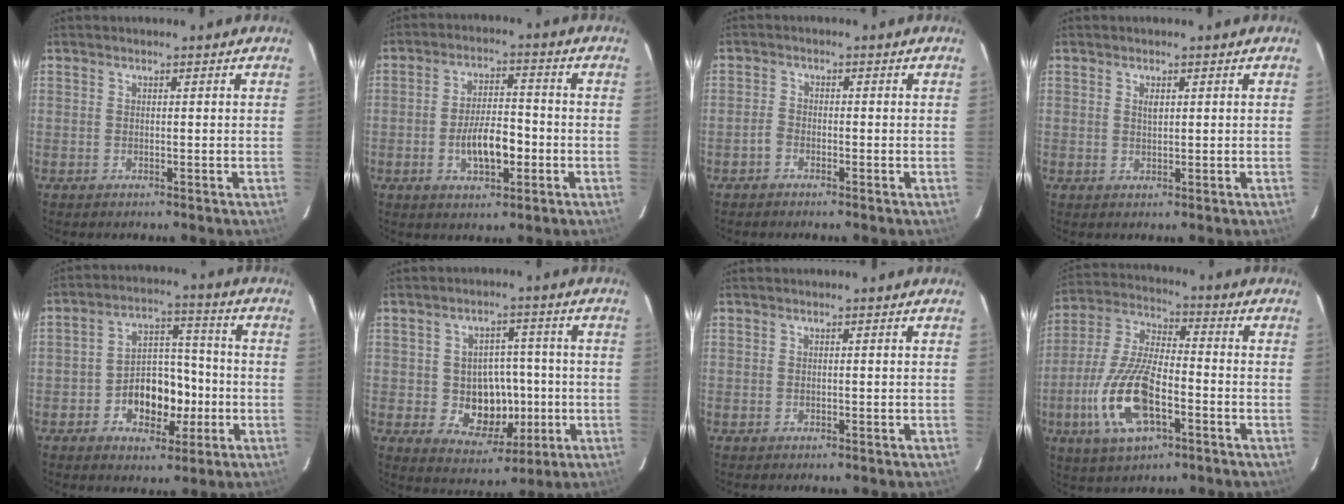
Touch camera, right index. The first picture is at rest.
{"total": 8.3, "force": [-2.5, 3.5, 7.1], "torque": [-0.134, 0.006, -0.037]}
{"total": 1.7, "force": [-1.4, 0.8, 0.5], "torque": [-0.017, 0.003, -0.029]}
{"total": 1.2, "force": [0.5, 0.5, 1.0], "torque": [-0.017, 0.002, 0.008]}
{"total": 10.3, "force": [-3.4, 7.2, 6.4], "torque": [-0.127, 0.024, -0.047]}
{"total": 9.4, "force": [-1.6, 7.8, 5.0], "torque": [-0.098, 0.008, -0.007]}
{"total": 0.0}
{"total": 16.7, "force": [-5.9, 6.2, 14.4], "torque": [-0.314, -0.010, -0.113]}